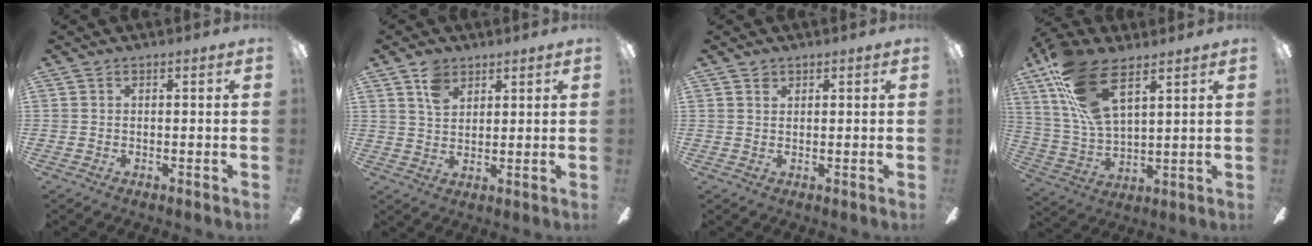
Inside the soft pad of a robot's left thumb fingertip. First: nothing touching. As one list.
[{"total": 6.3, "force": [3.8, 4.0, 3.0], "torque": [-0.054, 0.002, 0.070]}, {"total": 1.4, "force": [0.9, 0.9, 0.4], "torque": [-0.011, 0.001, 0.017]}, {"total": 17.1, "force": [9.8, 7.0, 12.1], "torque": [-0.259, -0.040, 0.175]}]